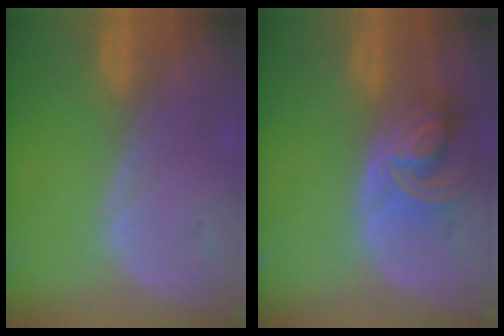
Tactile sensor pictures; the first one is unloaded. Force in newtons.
{"total": 7.8, "press": 6.8, "slide": 3.7}